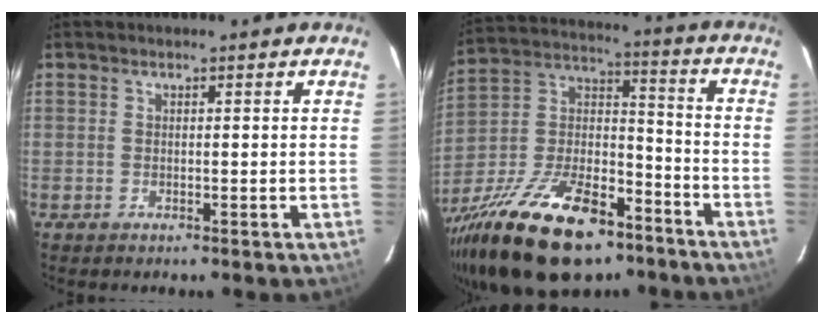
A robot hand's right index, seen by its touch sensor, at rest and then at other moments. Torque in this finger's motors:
{"motor_torque": [1.71, -0.43, 1.05, 0.21]}